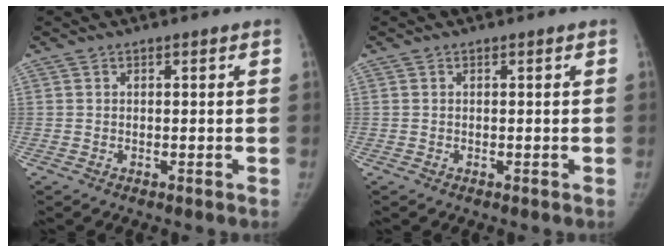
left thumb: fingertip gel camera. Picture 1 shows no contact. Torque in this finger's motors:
{"motor_torque": [0.07, 0.02, 0.07, -0.12, 0.02]}